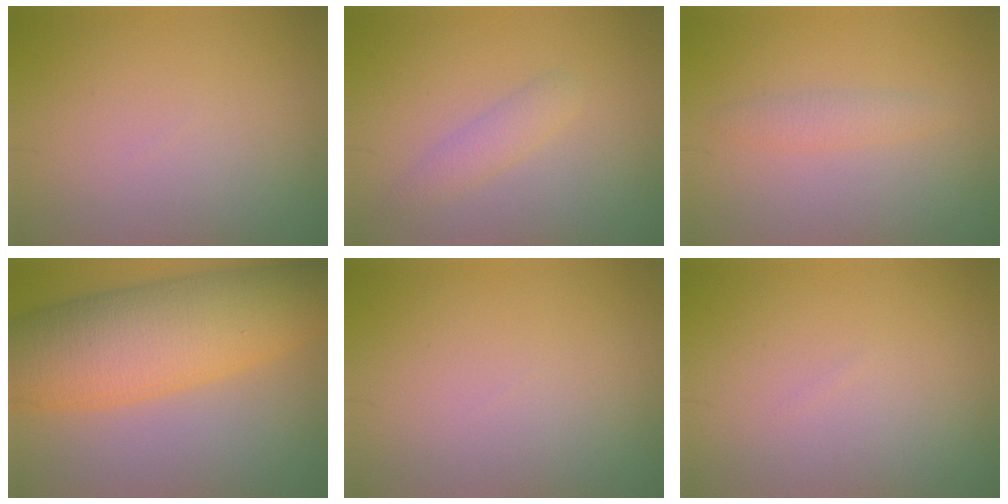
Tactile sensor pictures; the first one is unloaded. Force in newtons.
{"total": 1.9, "press": 1.9, "slide": 0.0}
{"total": 1.4, "press": 1.4, "slide": 0.1}
{"total": 11.7, "press": 11.7, "slide": 0.2}
{"total": 0.0}
{"total": 0.0}